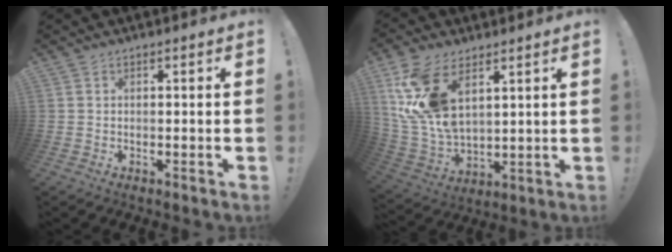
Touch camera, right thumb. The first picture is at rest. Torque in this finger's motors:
{"motor_torque": [2.16, 2.85, 0.97, 0.86, 0.19]}